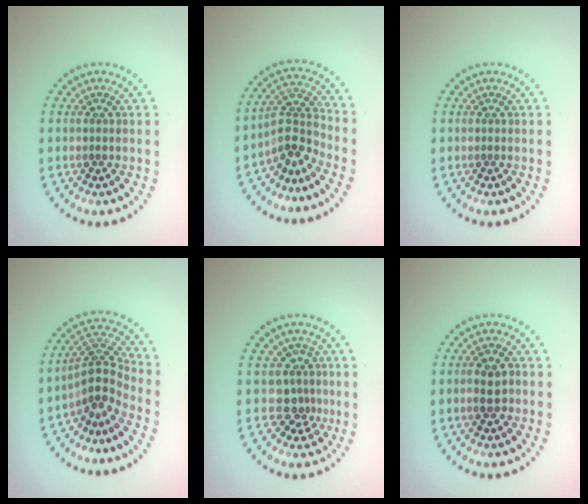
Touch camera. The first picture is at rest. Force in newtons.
{"total": 3.3, "press": 2.4, "slide": 2.3}
{"total": 0.0}
{"total": 3.7, "press": 2.6, "slide": 2.6}
{"total": 2.6, "press": 1.7, "slide": 2.0}
{"total": 2.2, "press": 2.1, "slide": 0.3}